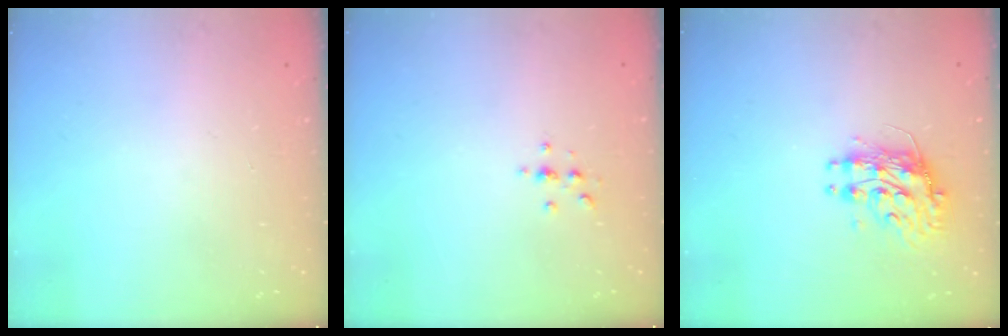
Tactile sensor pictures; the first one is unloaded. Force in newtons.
{"total": 2.2, "press": 2.1, "slide": 0.2}
{"total": 9.6, "press": 9.5, "slide": 0.7}